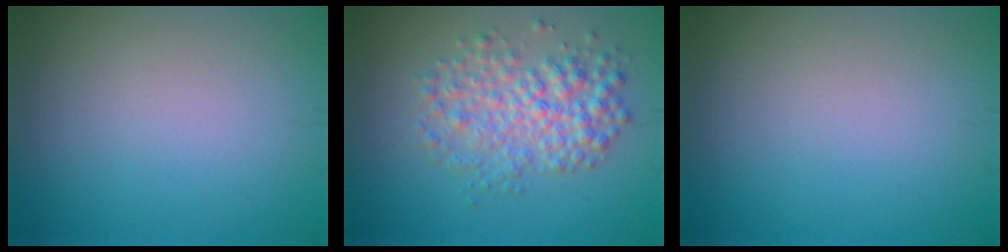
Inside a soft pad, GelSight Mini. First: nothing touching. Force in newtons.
{"total": 4.6, "press": 4.6, "slide": 0.0}
{"total": 0.0}